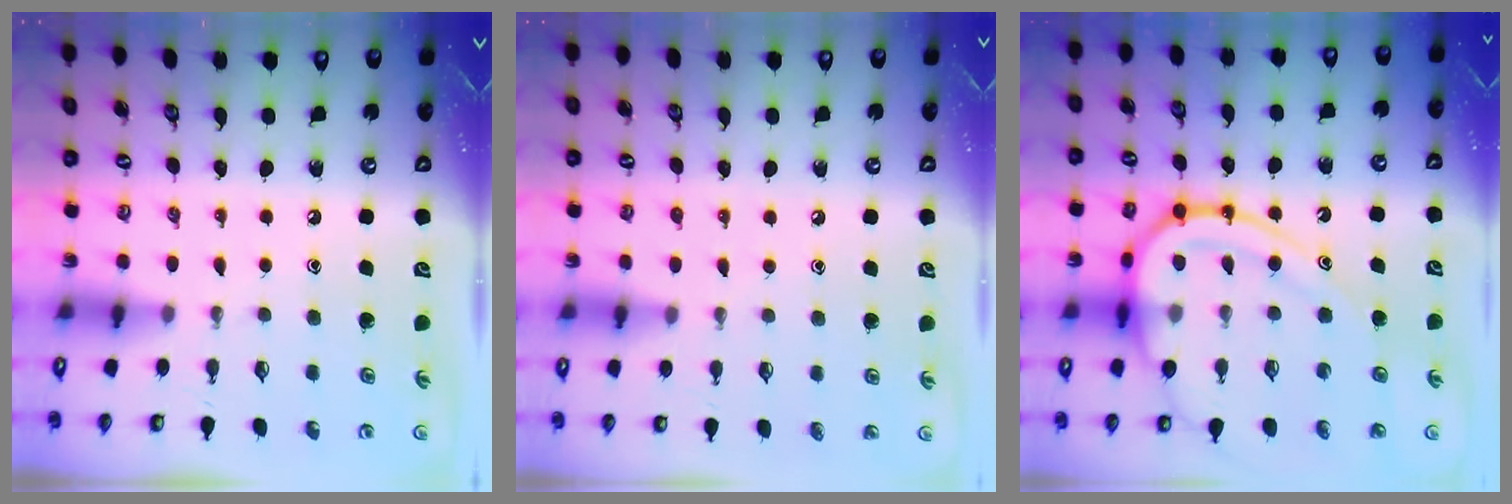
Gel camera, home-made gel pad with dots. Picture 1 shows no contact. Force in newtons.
{"total": 3.9, "press": 3.7, "slide": 0.9}
{"total": 18.6, "press": 18.5, "slide": 1.9}